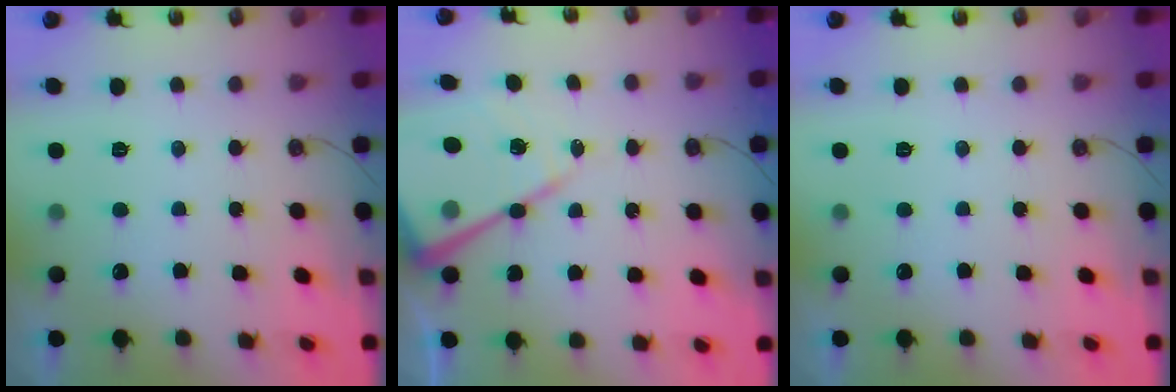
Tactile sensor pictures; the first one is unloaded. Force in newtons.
{"total": 16.8, "press": 16.8, "slide": 1.7}
{"total": 0.0}